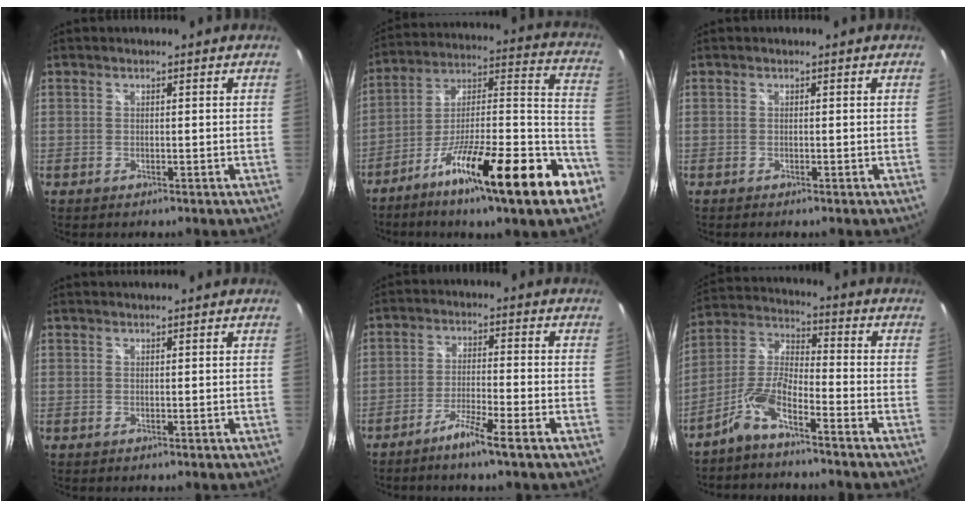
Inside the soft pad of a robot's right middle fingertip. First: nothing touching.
{"total": 24.6, "force": [-14.3, 3.6, 19.7], "torque": [-0.273, -0.002, -0.230]}
{"total": 0.0}
{"total": 1.1, "force": [1.0, -0.3, 0.1], "torque": [-0.007, -0.003, 0.016]}
{"total": 5.8, "force": [-3.9, -0.9, 4.2], "torque": [-0.100, -0.001, -0.076]}
{"total": 6.6, "force": [-5.0, 0.5, 4.3], "torque": [-0.109, 0.016, -0.106]}